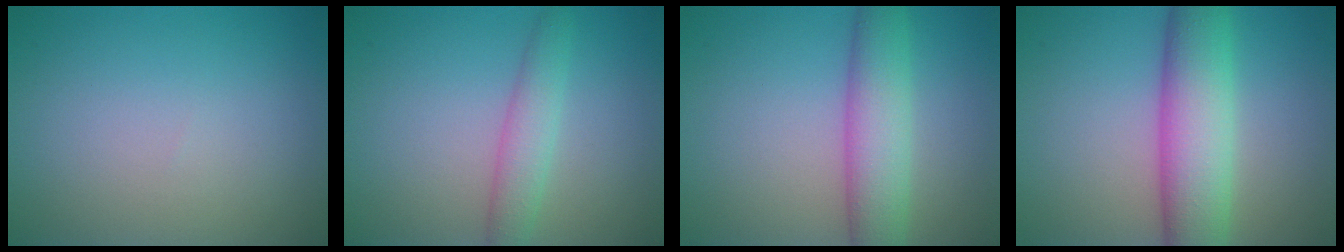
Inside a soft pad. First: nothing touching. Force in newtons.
{"total": 2.7, "press": 2.7, "slide": 0.0}
{"total": 5.3, "press": 5.3, "slide": 0.1}
{"total": 7.6, "press": 7.6, "slide": 0.5}